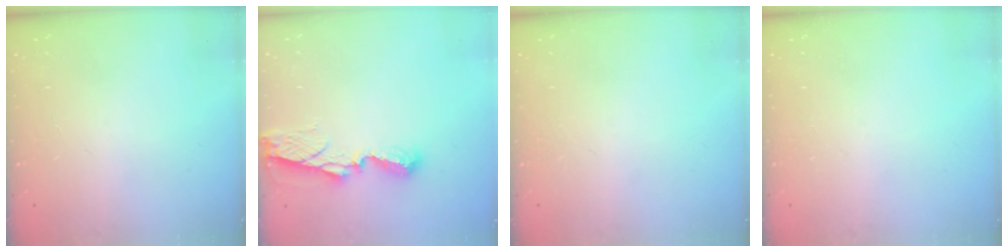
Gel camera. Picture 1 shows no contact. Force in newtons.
{"total": 7.1, "press": 7.1, "slide": 0.2}
{"total": 0.0}
{"total": 0.0}